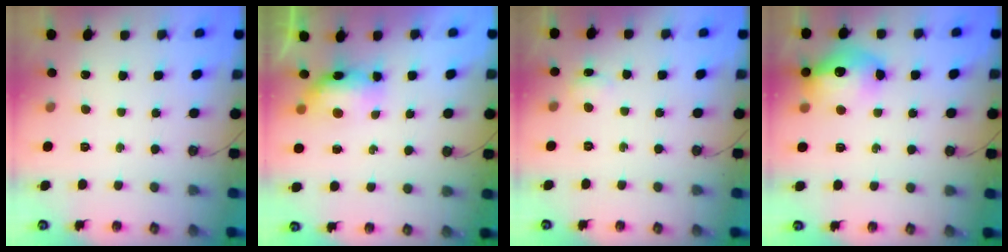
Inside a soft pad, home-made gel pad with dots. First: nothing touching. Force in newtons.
{"total": 7.8, "press": 7.7, "slide": 1.1}
{"total": 6.0, "press": 5.9, "slide": 1.0}
{"total": 16.0, "press": 15.9, "slide": 1.5}